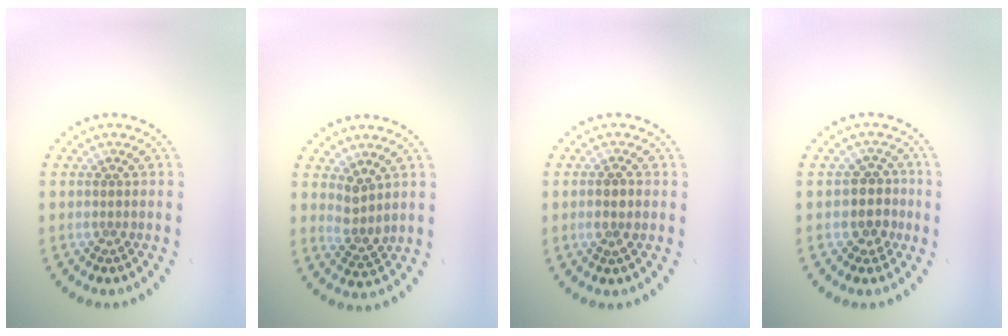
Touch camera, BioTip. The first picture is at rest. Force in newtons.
{"total": 2.1, "press": 1.7, "slide": 1.3}
{"total": 1.2, "press": 1.1, "slide": 0.5}
{"total": 2.6, "press": 2.3, "slide": 1.2}